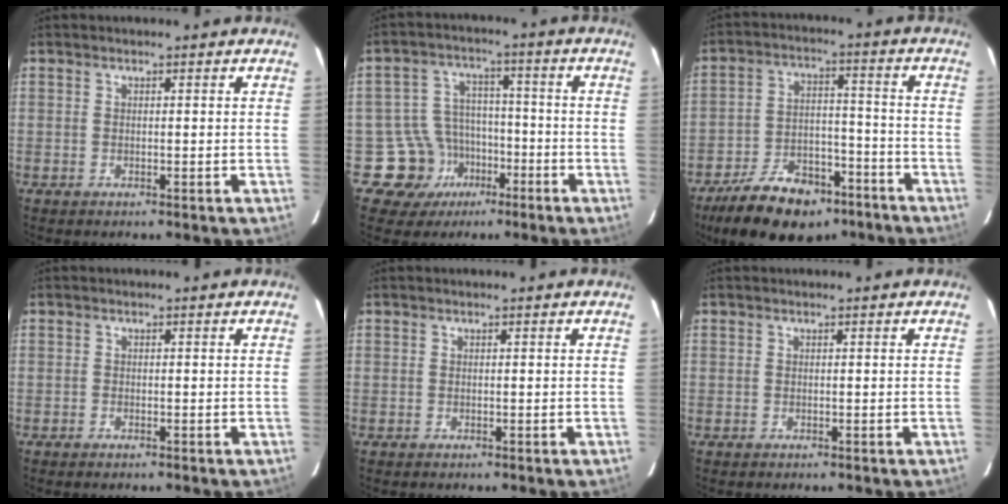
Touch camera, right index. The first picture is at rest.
{"total": 9.3, "force": [-5.2, 7.7, 0.5], "torque": [-0.029, 0.032, -0.074]}
{"total": 17.2, "force": [-12.1, 8.8, 8.4], "torque": [-0.177, 0.010, -0.181]}
{"total": 0.6, "force": [-0.5, 0.2, 0.2], "torque": [-0.004, -0.001, -0.011]}
{"total": 0.0}
{"total": 0.0}